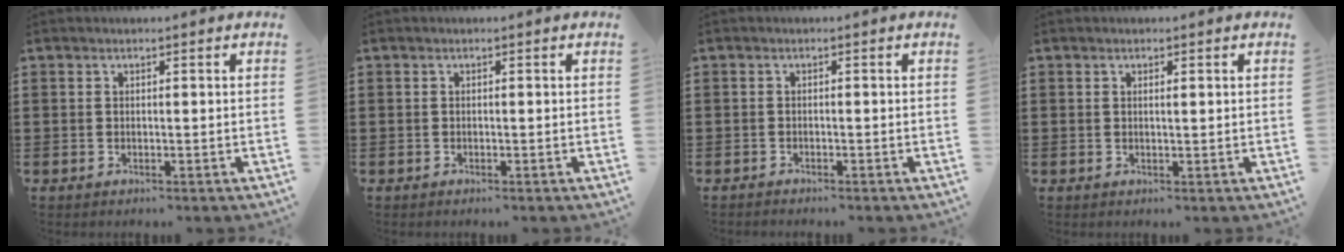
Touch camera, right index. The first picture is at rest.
{"total": 0.0}
{"total": 0.8, "force": [-0.8, 0.0, 0.0], "torque": [-0.002, 0.000, -0.016]}
{"total": 0.9, "force": [0.2, 0.2, 0.8], "torque": [-0.017, 0.001, 0.004]}